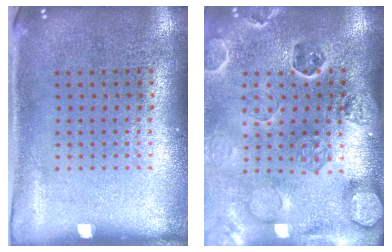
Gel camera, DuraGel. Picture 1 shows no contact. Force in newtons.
{"total": 2.7, "press": 2.7, "slide": 0.3}